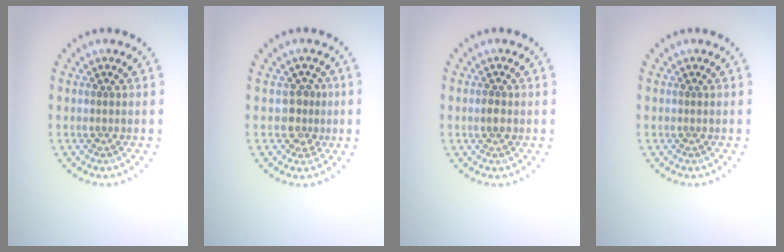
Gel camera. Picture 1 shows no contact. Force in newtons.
{"total": 2.0, "press": 1.6, "slide": 1.2}
{"total": 1.1, "press": 1.1, "slide": 0.0}
{"total": 0.0}